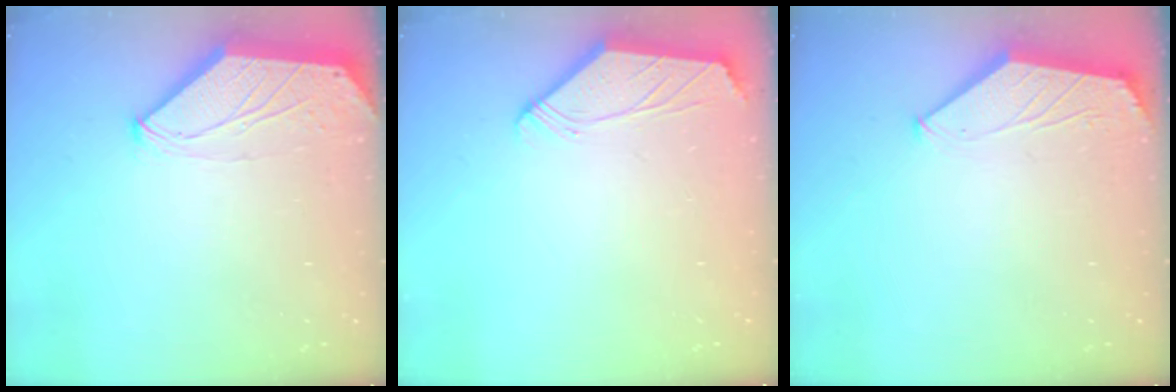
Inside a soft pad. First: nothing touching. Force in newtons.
{"total": 1.4, "press": 1.3, "slide": 0.3}
{"total": 1.7, "press": 1.6, "slide": 0.4}